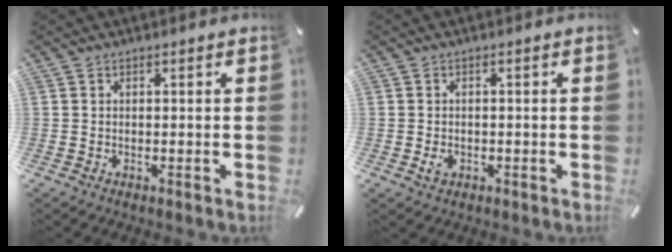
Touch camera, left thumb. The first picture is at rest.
{"total": 2.1, "force": [-0.6, 1.4, 1.3], "torque": [-0.031, -0.001, -0.012]}